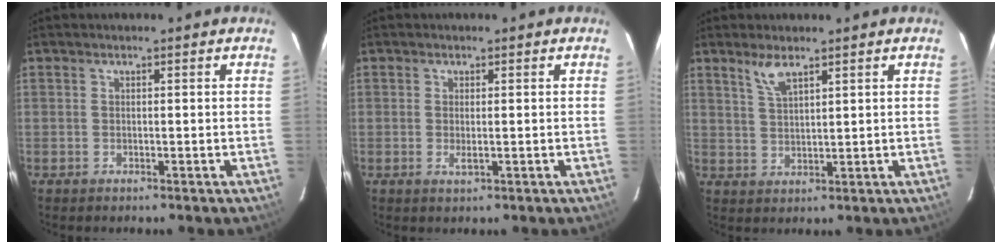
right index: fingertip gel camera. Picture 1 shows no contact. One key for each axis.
{"total": 1.8, "fx": -0.2, "fy": 0.3, "fz": 1.7, "tx": -0.034, "ty": -0.003, "tz": -0.002}
{"total": 4.0, "fx": 2.9, "fy": 1.1, "fz": 2.6, "tx": -0.053, "ty": -0.003, "tz": 0.061}